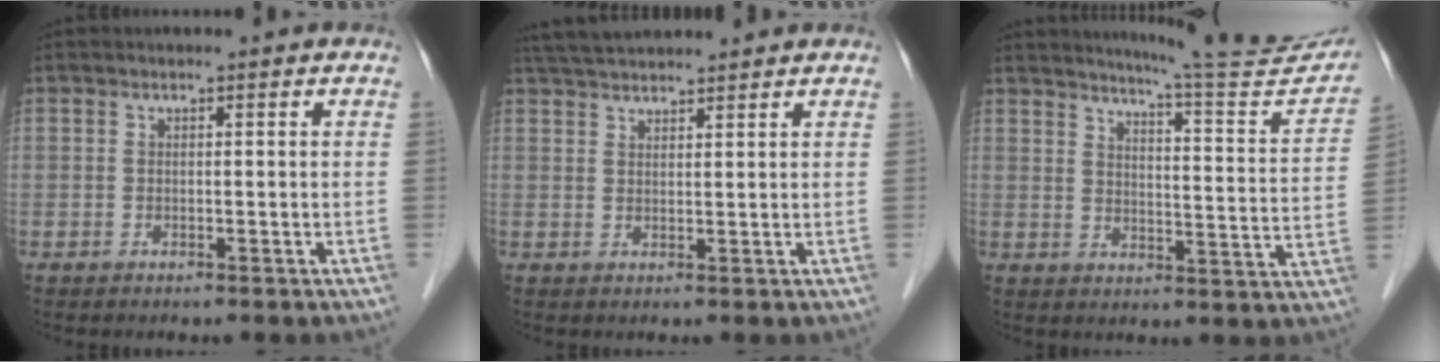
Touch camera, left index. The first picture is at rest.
{"total": 8.1, "force": [7.6, 0.5, 2.8], "torque": [-0.056, 0.039, 0.129]}
{"total": 17.0, "force": [16.0, -0.4, 5.8], "torque": [-0.084, -0.073, 0.196]}